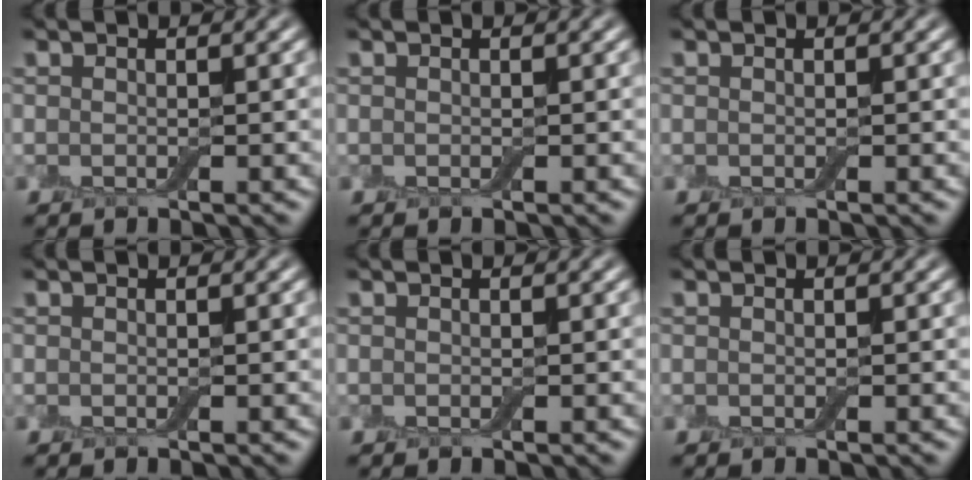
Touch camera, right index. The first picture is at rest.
{"total": 0.0}
{"total": 0.0}
{"total": 0.0}
{"total": 0.0}
{"total": 0.0}